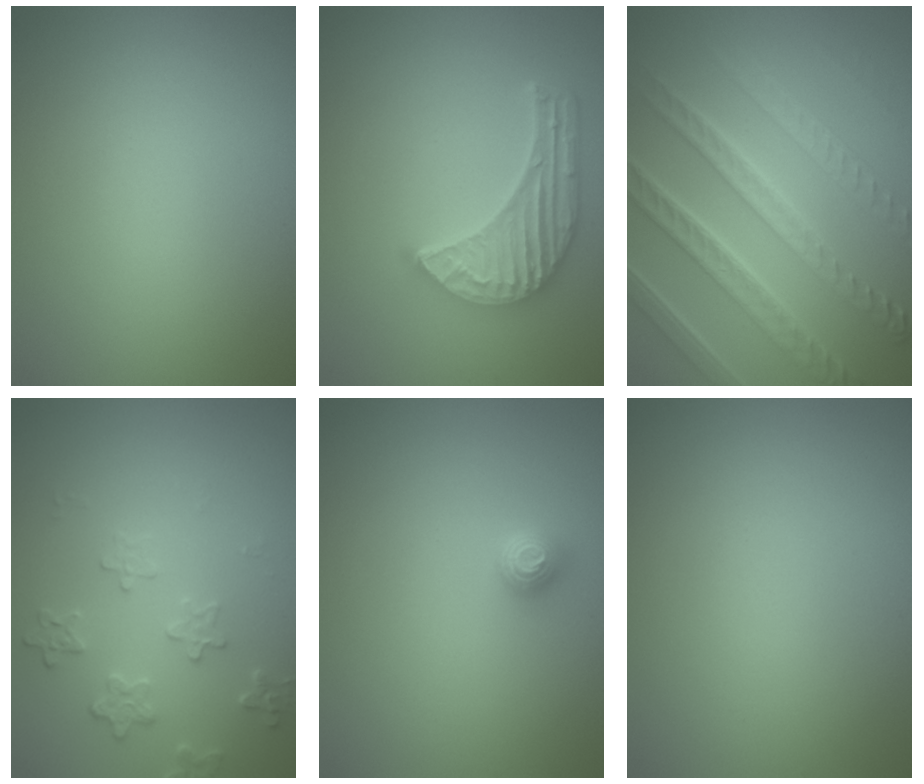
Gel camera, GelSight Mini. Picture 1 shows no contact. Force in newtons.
{"total": 5.8, "press": 4.4, "slide": 3.7}
{"total": 8.3, "press": 6.1, "slide": 5.5}
{"total": 2.2, "press": 1.6, "slide": 1.6}
{"total": 1.1, "press": 1.0, "slide": 0.4}
{"total": 0.0}